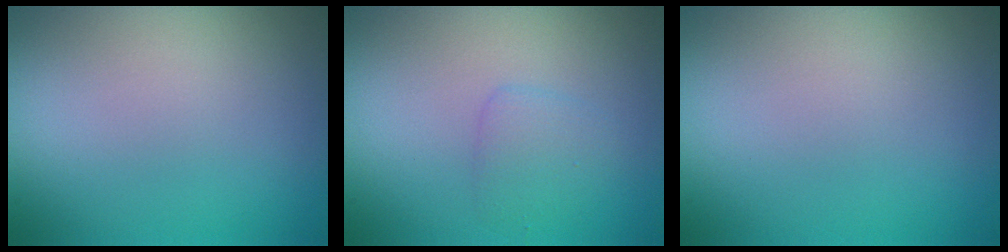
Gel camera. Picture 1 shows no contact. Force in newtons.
{"total": 1.5, "press": 1.5, "slide": 0.1}
{"total": 0.0}